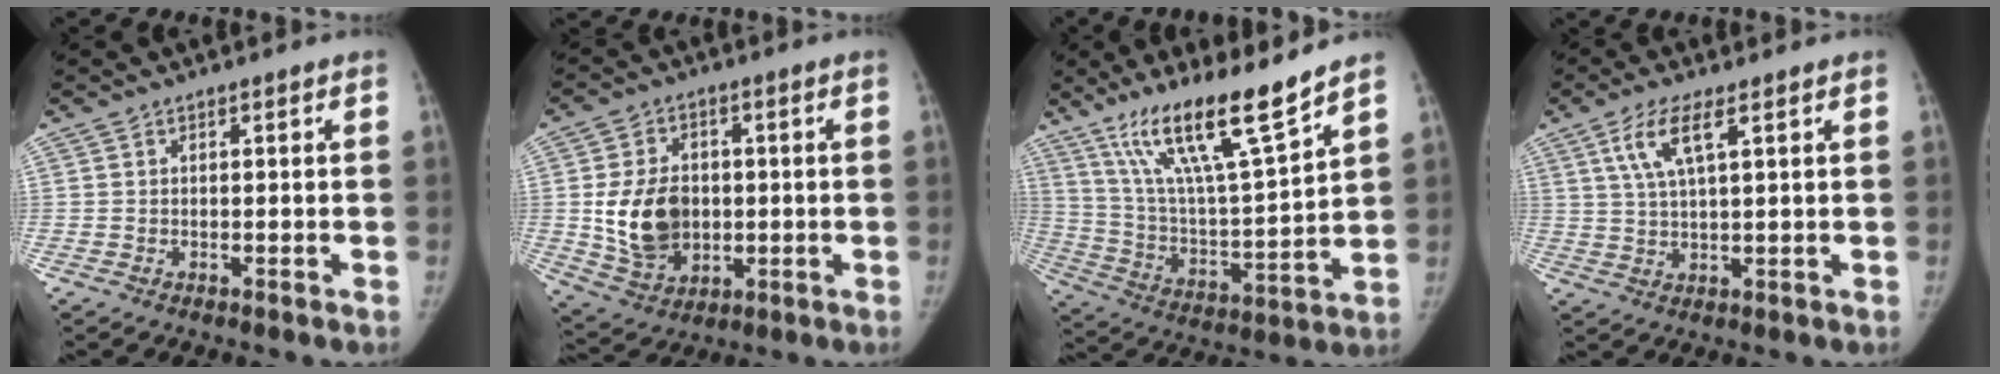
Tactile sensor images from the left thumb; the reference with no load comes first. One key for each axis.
{"total": 12.6, "fx": -0.2, "fy": 9.5, "fz": 8.3, "tx": -0.117, "ty": -0.007, "tz": 0.007}
{"total": 17.7, "fx": 12.8, "fy": 1.7, "fz": 12.0, "tx": -0.193, "ty": -0.074, "tz": 0.237}
{"total": 6.8, "fx": 3.2, "fy": 1.8, "fz": 5.8, "tx": -0.125, "ty": -0.007, "tz": 0.066}